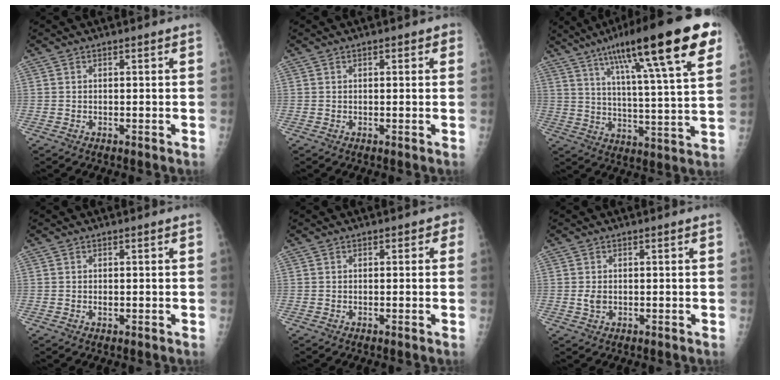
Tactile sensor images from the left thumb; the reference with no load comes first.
{"total": 2.1, "force": [0.9, 1.2, 1.5], "torque": [-0.008, 0.002, 0.008]}
{"total": 25.3, "force": [13.8, 4.0, 20.8], "torque": [-0.309, -0.019, 0.210]}
{"total": 0.5, "force": [-0.1, 0.3, 0.4], "torque": [-0.004, 0.000, -0.001]}
{"total": 1.6, "force": [0.3, 1.2, 1.0], "torque": [0.010, 0.006, -0.005]}
{"total": 1.6, "force": [-0.1, 1.2, 1.1], "torque": [-0.017, -0.001, 0.000]}